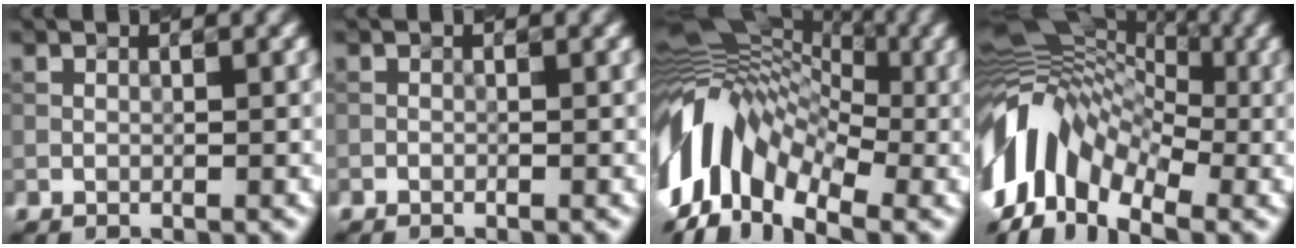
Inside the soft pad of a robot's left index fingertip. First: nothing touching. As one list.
[{"total": 0.0}, {"total": 13.0, "force": [-0.4, 8.0, 10.2], "torque": [-0.201, 0.028, -0.025]}, {"total": 12.5, "force": [-1.5, 7.9, 9.5], "torque": [-0.178, 0.024, -0.051]}]